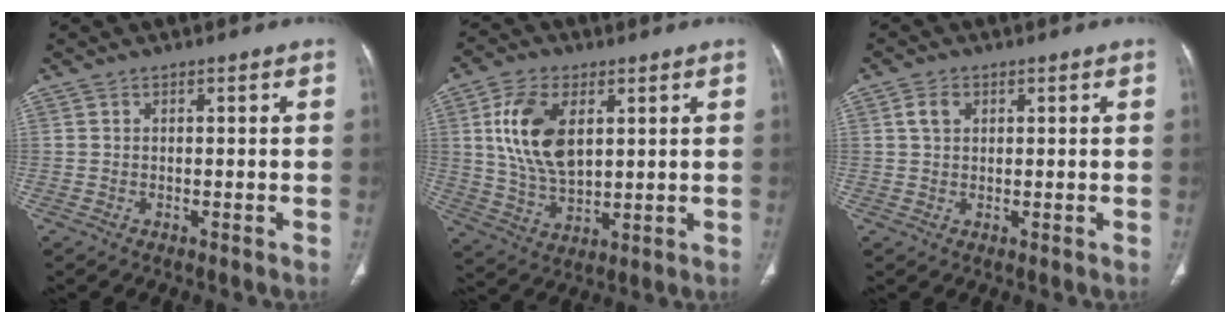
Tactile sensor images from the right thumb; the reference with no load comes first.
{"total": 13.3, "force": [3.6, 7.7, 10.2], "torque": [-0.185, -0.013, 0.074]}
{"total": 2.9, "force": [1.0, 2.1, 1.7], "torque": [-0.026, 0.003, 0.019]}